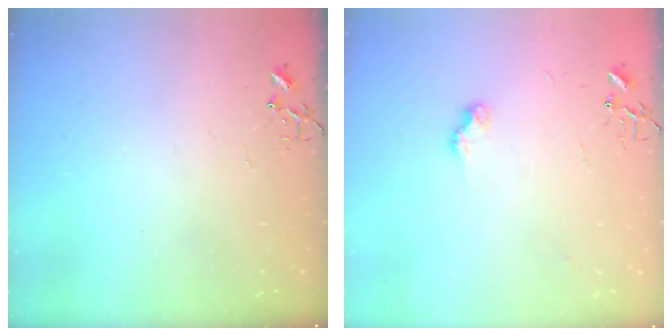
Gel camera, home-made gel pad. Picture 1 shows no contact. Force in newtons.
{"total": 7.1, "press": 7.1, "slide": 0.5}